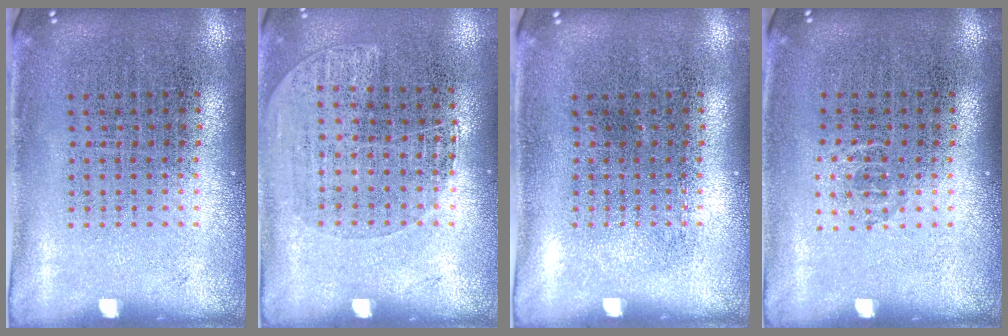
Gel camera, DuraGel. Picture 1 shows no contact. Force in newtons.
{"total": 1.1, "press": 0.9, "slide": 0.6}
{"total": 0.0}
{"total": 0.5, "press": 0.4, "slide": 0.4}